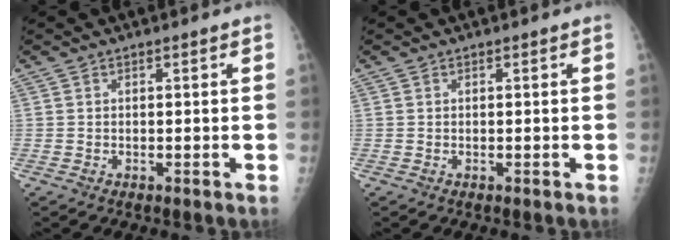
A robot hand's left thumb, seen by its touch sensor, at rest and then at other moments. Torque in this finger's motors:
{"motor_torque": [0.00, 0.00, 0.02, -0.02, 0.00]}